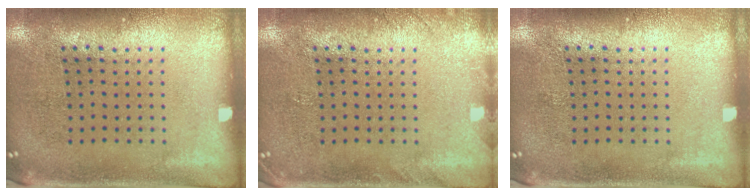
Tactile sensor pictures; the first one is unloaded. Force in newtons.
{"total": 1.1, "press": 1.1, "slide": 0.1}
{"total": 0.0}